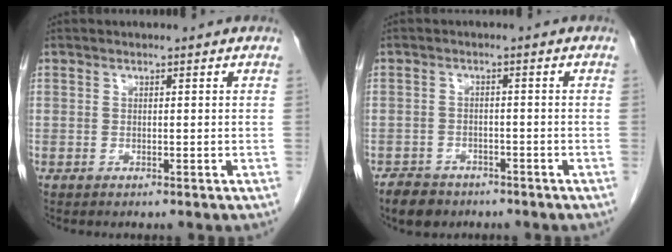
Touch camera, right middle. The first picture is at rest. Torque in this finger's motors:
{"motor_torque": [0.45, -0.33, -0.01, 0.02]}